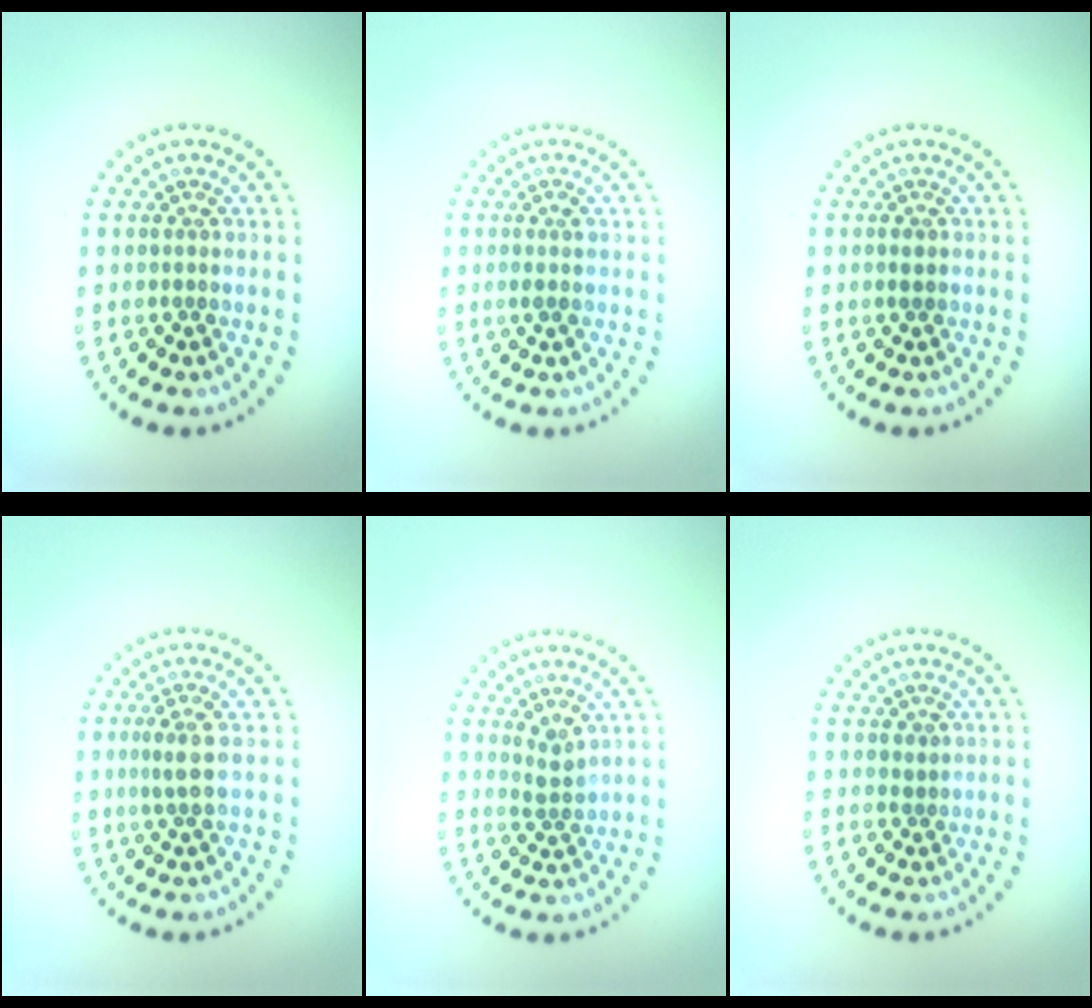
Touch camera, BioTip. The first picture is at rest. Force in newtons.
{"total": 1.0, "press": 0.9, "slide": 0.5}
{"total": 0.8, "press": 0.8, "slide": 0.3}
{"total": 1.9, "press": 1.5, "slide": 1.1}
{"total": 1.7, "press": 1.2, "slide": 1.2}
{"total": 0.5, "press": 0.2, "slide": 0.5}